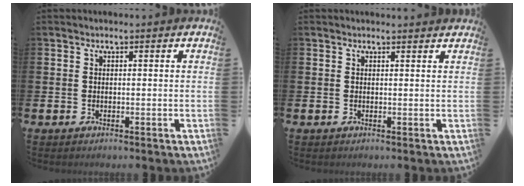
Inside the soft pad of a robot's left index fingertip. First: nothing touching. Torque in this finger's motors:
{"motor_torque": [1.00, -1.14, 0.06, 0.00]}